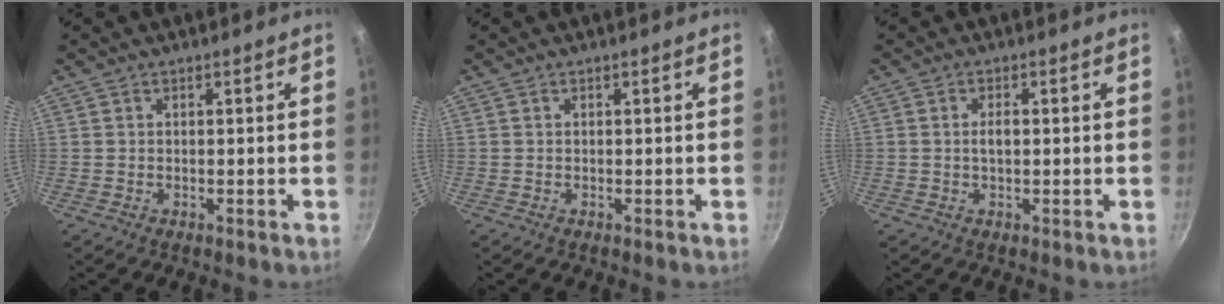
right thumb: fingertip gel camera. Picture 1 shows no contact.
{"total": 0.0}
{"total": 2.1, "force": [0.0, 1.0, 1.8], "torque": [-0.031, 0.005, 0.000]}